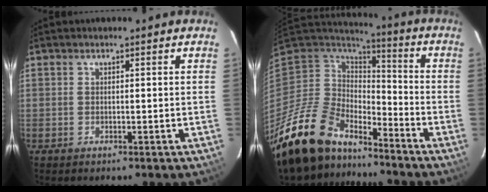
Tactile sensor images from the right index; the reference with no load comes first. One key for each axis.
{"total": 21.4, "fx": -17.0, "fy": 9.5, "fz": 9.1, "tx": -0.208, "ty": -0.018, "tz": -0.299}